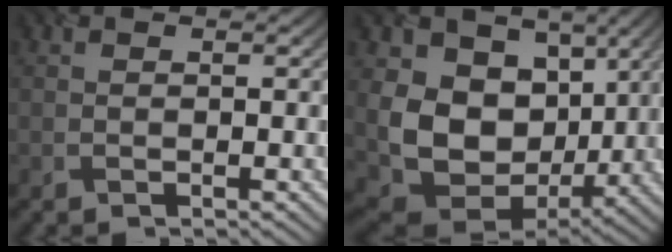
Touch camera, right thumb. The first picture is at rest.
{"total": 13.1, "force": [2.1, 10.1, 8.0], "torque": [-0.174, -0.025, 0.039]}